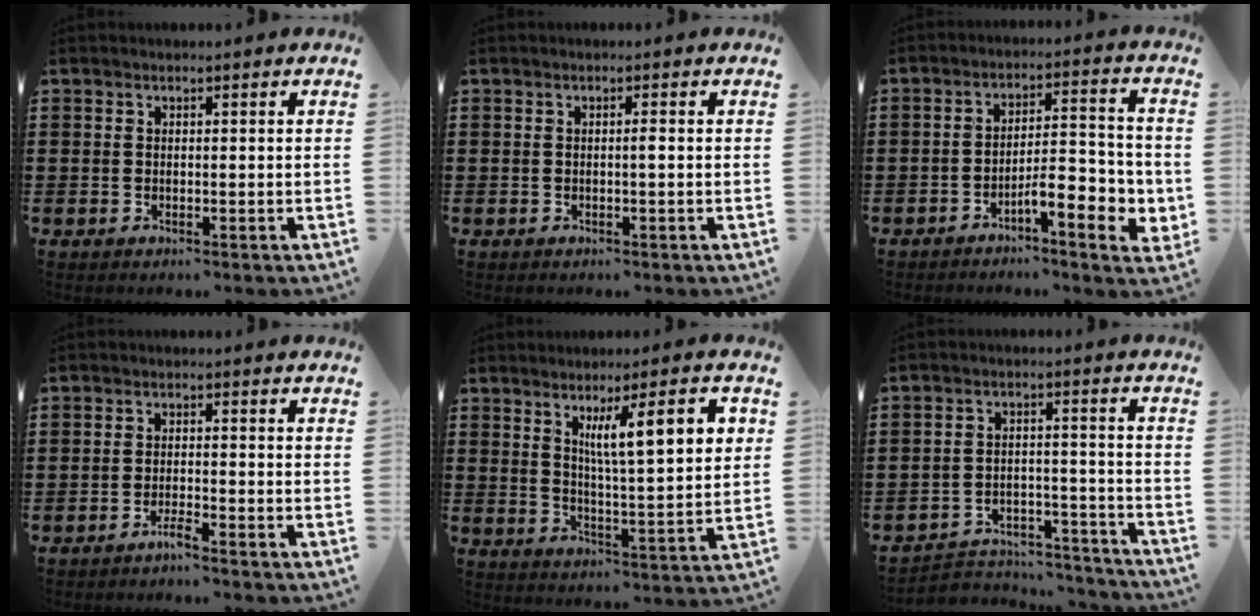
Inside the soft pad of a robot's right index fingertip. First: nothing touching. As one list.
[{"total": 0.7, "force": [-0.2, -0.1, 0.7], "torque": [-0.014, -0.002, -0.003]}, {"total": 7.1, "force": [-3.5, 1.9, 5.8], "torque": [-0.080, -0.010, -0.064]}, {"total": 2.1, "force": [-1.8, -0.1, 1.2], "torque": [-0.021, 0.001, -0.033]}, {"total": 9.9, "force": [4.2, 1.8, 8.7], "torque": [-0.157, -0.001, 0.066]}, {"total": 4.4, "force": [-4.2, 1.1, 0.6], "torque": [-0.016, 0.008, -0.087]}]